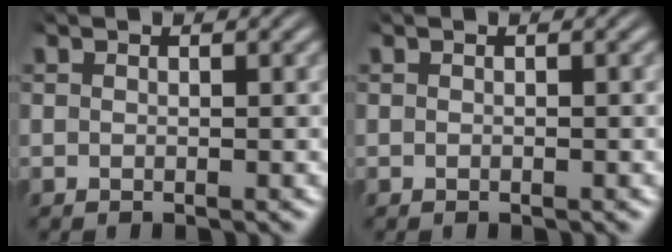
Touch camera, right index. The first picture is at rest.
{"total": 0.0}